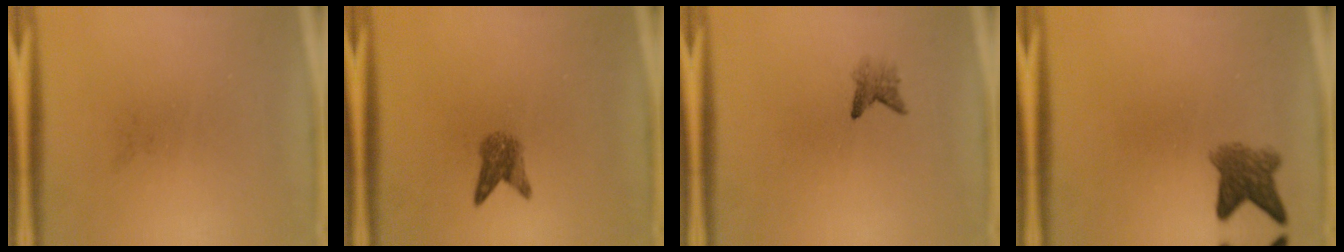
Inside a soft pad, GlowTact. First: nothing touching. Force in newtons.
{"total": 2.9}
{"total": 1.8}
{"total": 4.3}